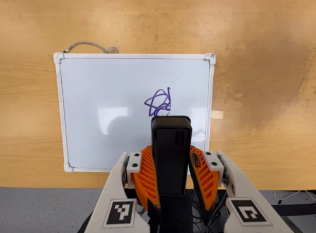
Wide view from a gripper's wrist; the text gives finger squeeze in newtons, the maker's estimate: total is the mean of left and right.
{"total": 7.3, "left": 5.7, "right": 8.8}